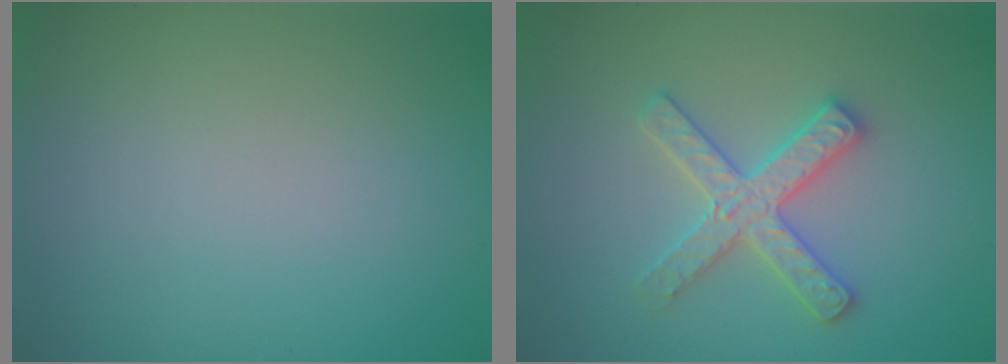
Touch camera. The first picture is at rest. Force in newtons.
{"total": 3.1, "press": 3.1, "slide": 0.4}